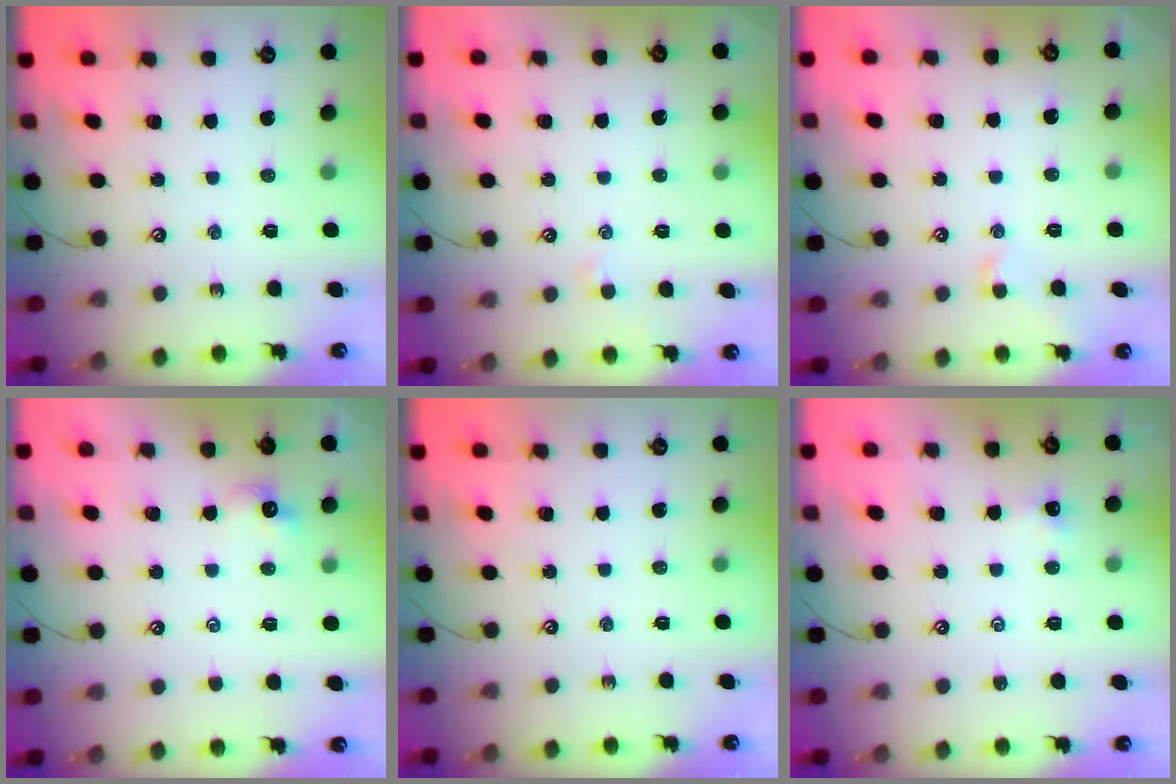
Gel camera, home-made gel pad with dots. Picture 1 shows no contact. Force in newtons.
{"total": 1.8, "press": 1.7, "slide": 0.3}
{"total": 1.2, "press": 1.0, "slide": 0.6}
{"total": 2.3, "press": 2.2, "slide": 0.4}
{"total": 0.0}
{"total": 0.0}